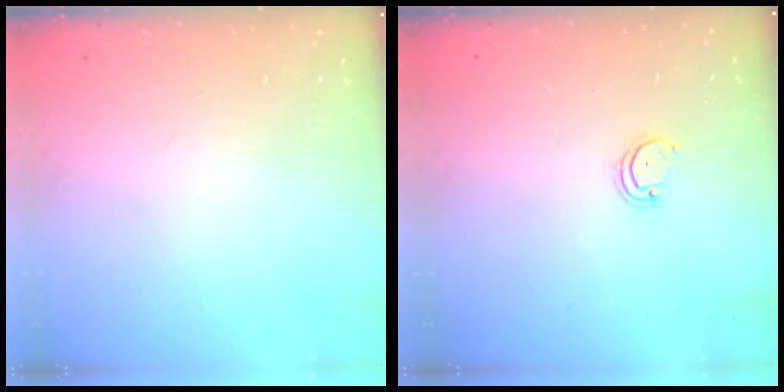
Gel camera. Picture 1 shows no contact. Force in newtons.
{"total": 2.6, "press": 2.6, "slide": 0.2}